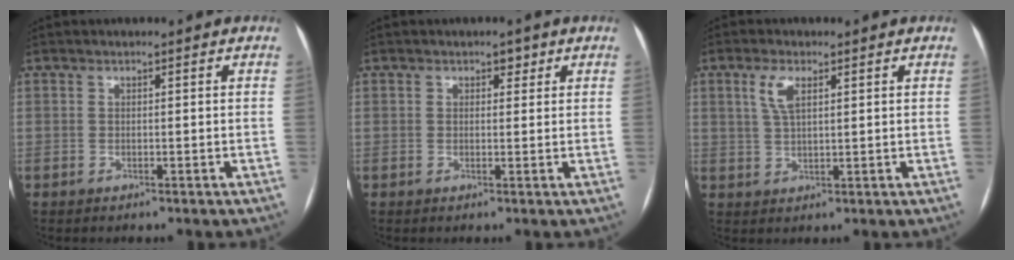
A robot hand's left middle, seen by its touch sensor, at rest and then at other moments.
{"total": 1.5, "force": [0.9, 1.0, 0.7], "torque": [-0.004, 0.002, 0.010]}
{"total": 3.8, "force": [1.7, 1.2, 3.2], "torque": [-0.071, 0.006, 0.036]}